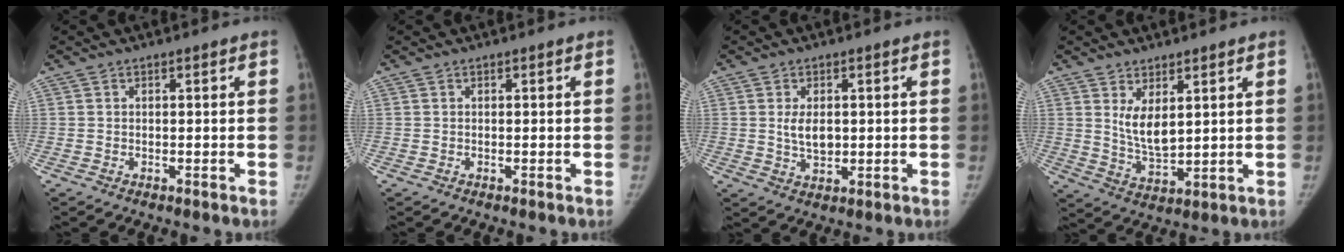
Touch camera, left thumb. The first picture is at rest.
{"total": 0.0}
{"total": 4.5, "force": [0.5, 2.8, 3.5], "torque": [-0.052, -0.008, 0.015]}
{"total": 6.5, "force": [2.5, 3.0, 5.2], "torque": [-0.081, -0.032, 0.061]}